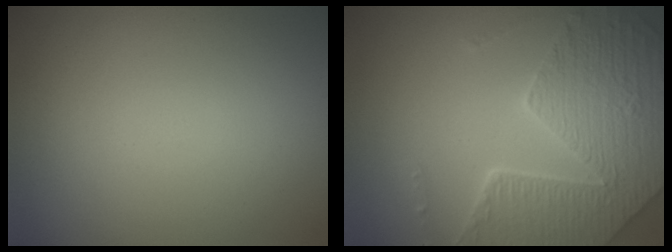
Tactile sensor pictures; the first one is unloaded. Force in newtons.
{"total": 6.7, "press": 5.4, "slide": 4.1}